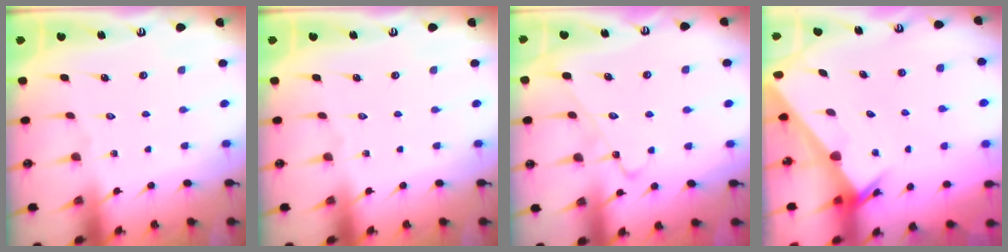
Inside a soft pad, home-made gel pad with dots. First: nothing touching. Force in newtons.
{"total": 0.0}
{"total": 4.4, "press": 4.4, "slide": 0.5}
{"total": 2.0, "press": 2.0, "slide": 0.1}